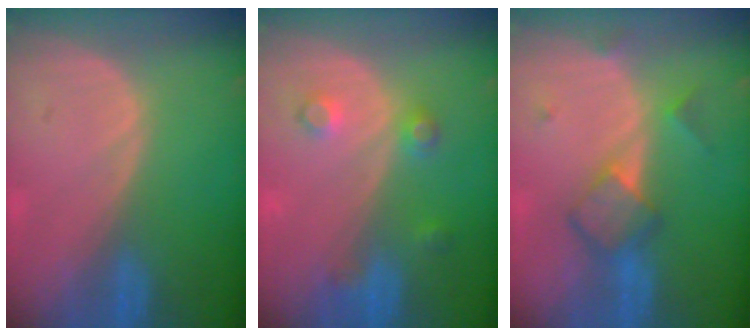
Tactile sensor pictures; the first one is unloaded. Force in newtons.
{"total": 3.7, "press": 3.4, "slide": 1.6}
{"total": 5.1, "press": 5.1, "slide": 0.6}